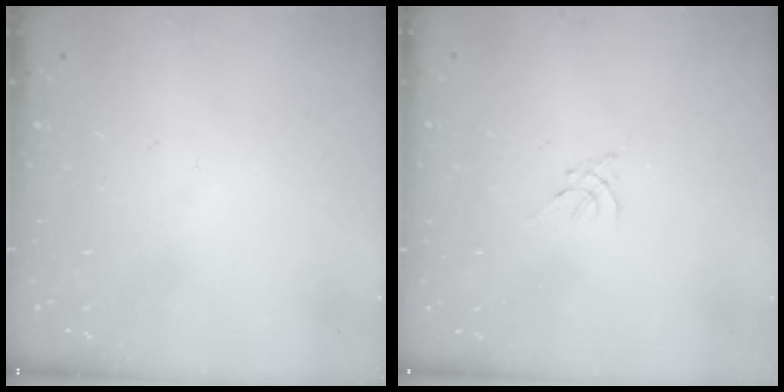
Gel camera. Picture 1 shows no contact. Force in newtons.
{"total": 0.0}